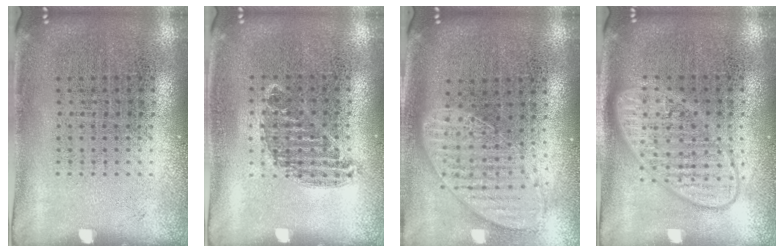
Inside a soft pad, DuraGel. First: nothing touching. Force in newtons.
{"total": 0.8, "press": 0.7, "slide": 0.4}
{"total": 1.4, "press": 1.2, "slide": 0.7}
{"total": 2.9, "press": 2.8, "slide": 0.4}